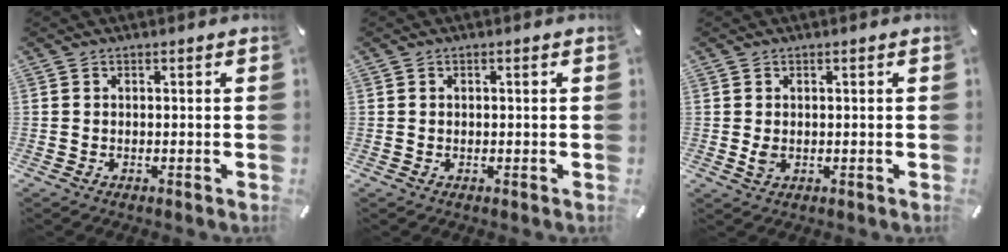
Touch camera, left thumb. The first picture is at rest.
{"total": 0.6, "force": [0.1, 0.2, 0.6], "torque": [-0.012, 0.001, 0.002]}
{"total": 1.9, "force": [0.1, 1.3, 1.3], "torque": [-0.026, -0.005, -0.002]}